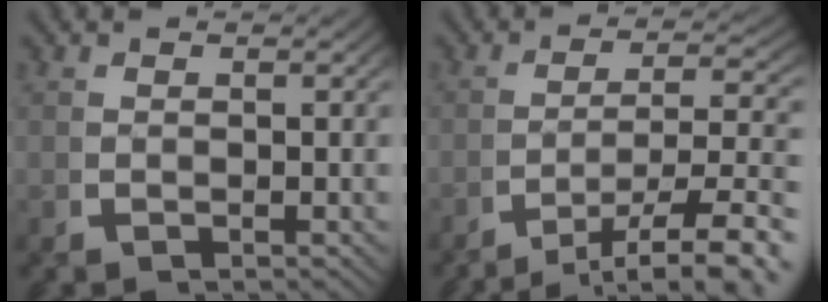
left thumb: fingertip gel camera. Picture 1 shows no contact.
{"total": 8.4, "force": [-3.8, 3.8, 6.5], "torque": [-0.104, -0.030, -0.042]}